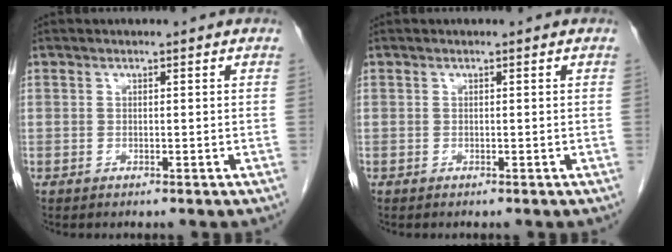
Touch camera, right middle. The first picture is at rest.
{"total": 0.0}